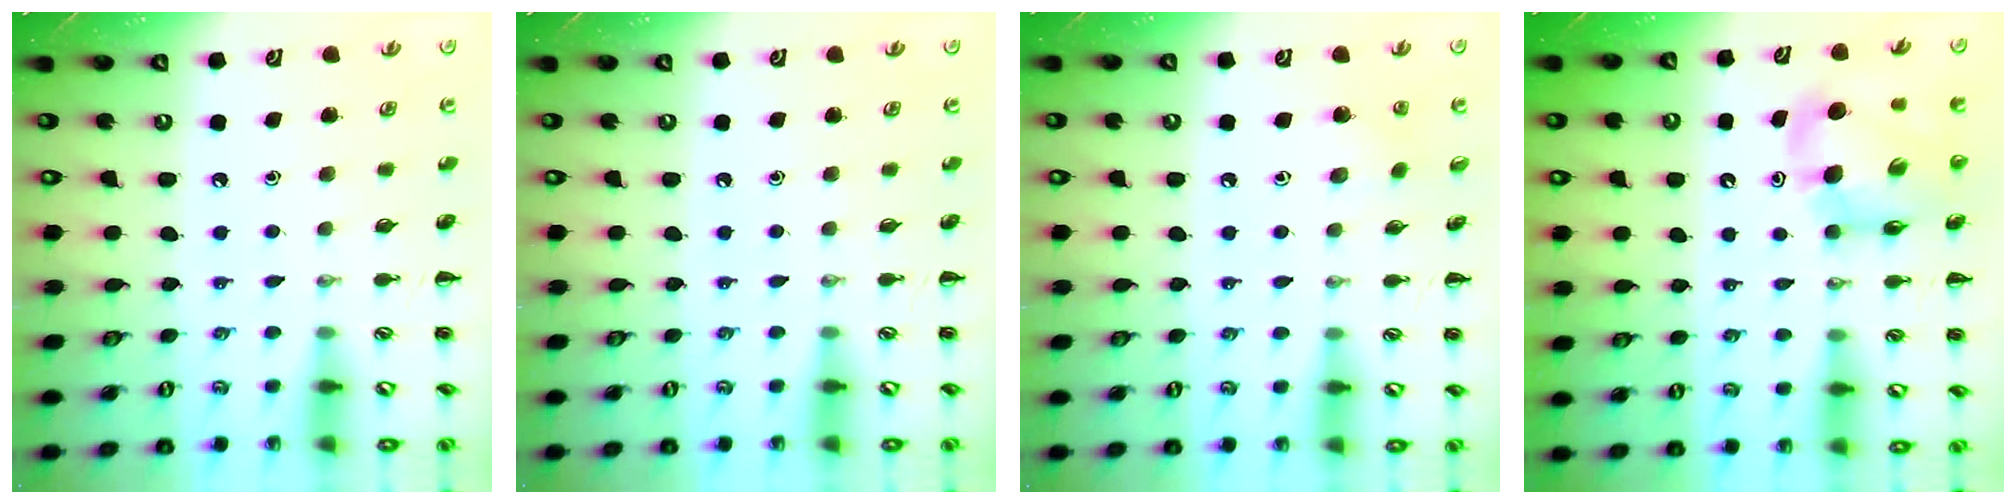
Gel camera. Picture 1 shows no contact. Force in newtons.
{"total": 0.0}
{"total": 6.3, "press": 6.1, "slide": 1.7}
{"total": 9.3, "press": 8.8, "slide": 2.8}